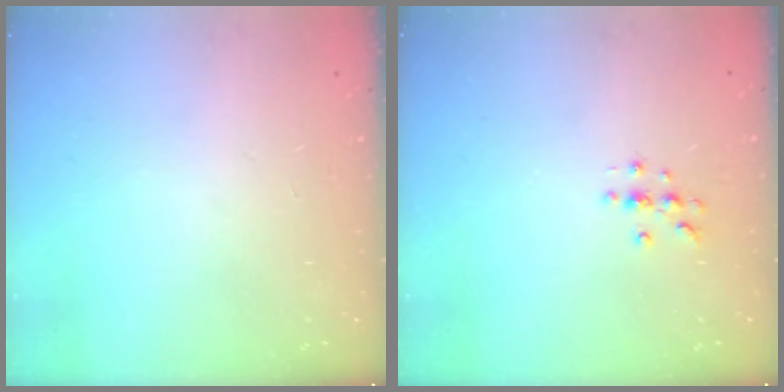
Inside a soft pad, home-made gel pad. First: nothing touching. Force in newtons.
{"total": 3.7, "press": 3.7, "slide": 0.4}